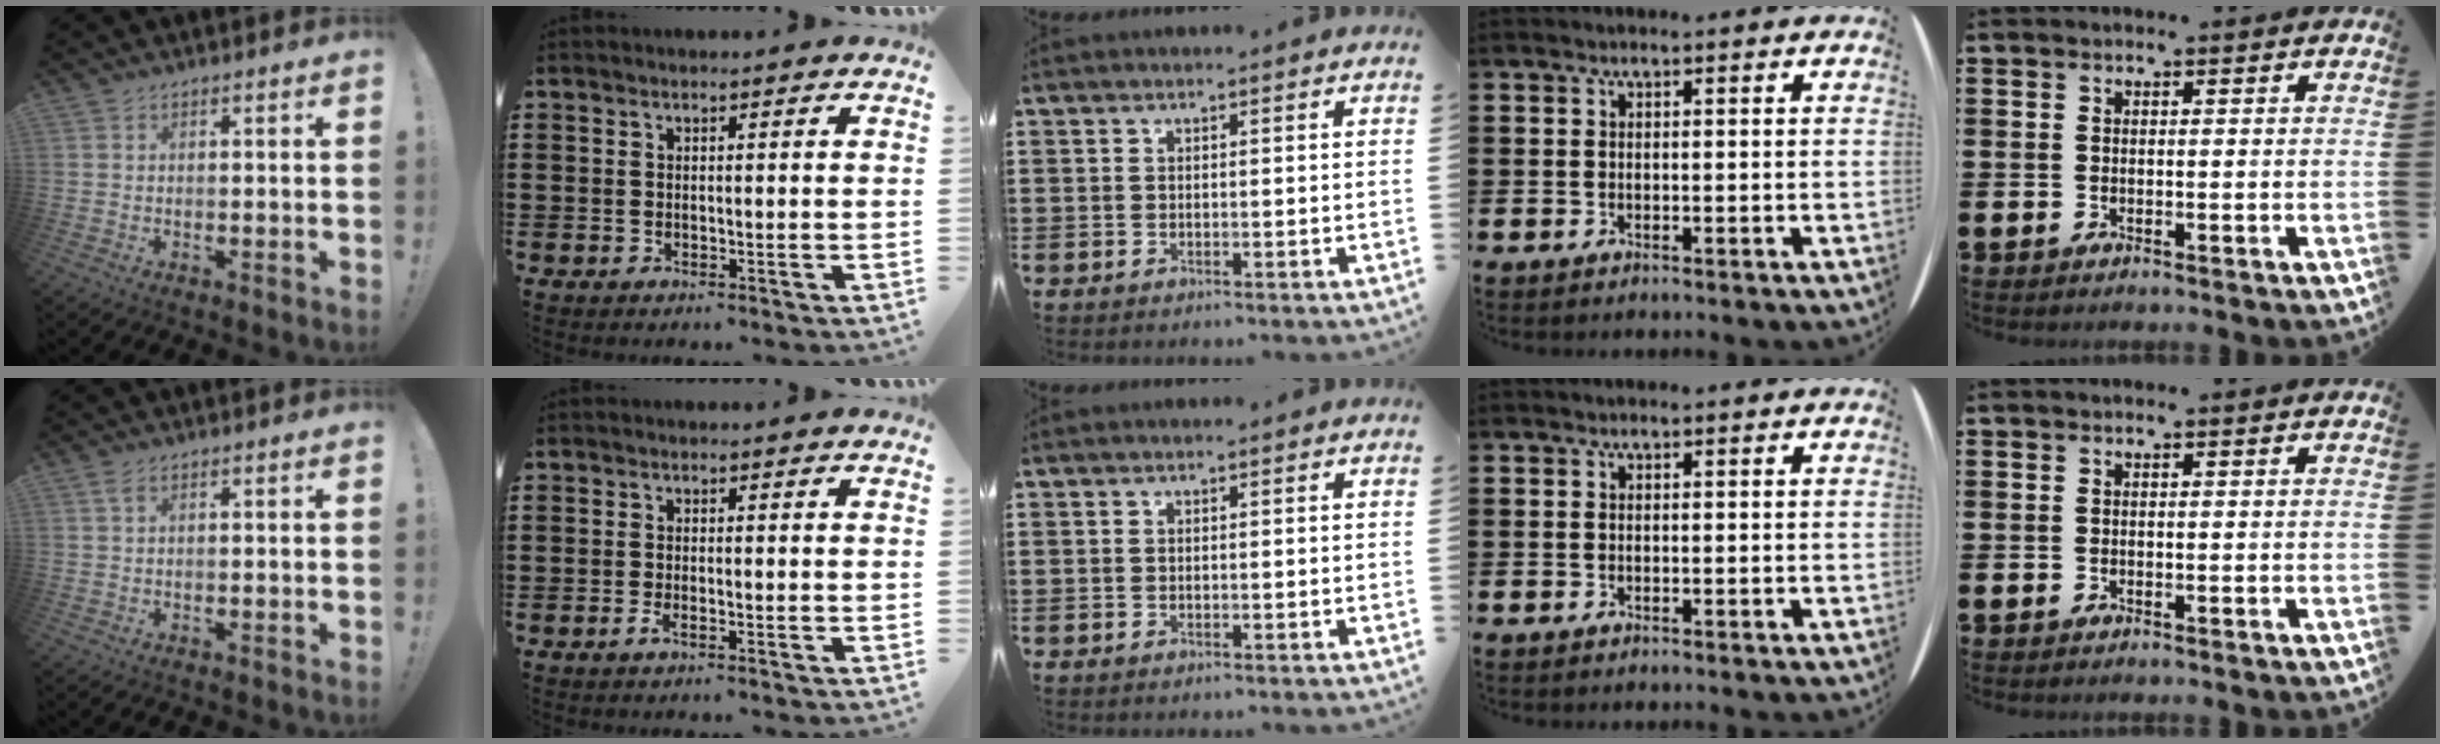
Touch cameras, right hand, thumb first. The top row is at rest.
{"thumb": {"total": 1.4, "force": [0.5, 0.7, 1.1], "torque": [-0.016, -0.001, 0.008]}, "index": {"total": 1.2, "force": [-0.6, 0.2, 1.0], "torque": [-0.034, -0.009, -0.015]}}